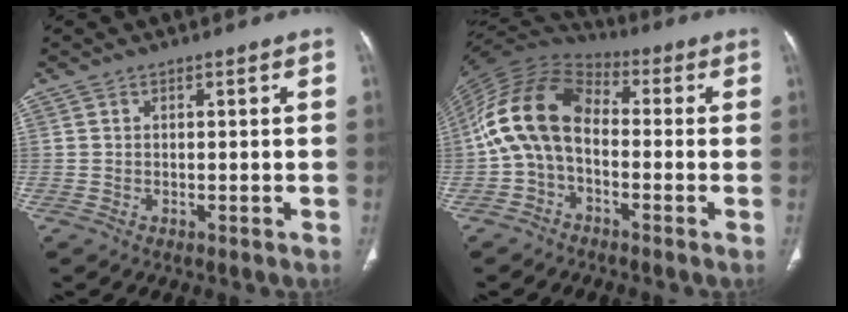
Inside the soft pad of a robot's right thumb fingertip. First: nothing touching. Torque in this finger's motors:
{"motor_torque": [0.20, 1.51, 1.95, -0.52, 0.28]}